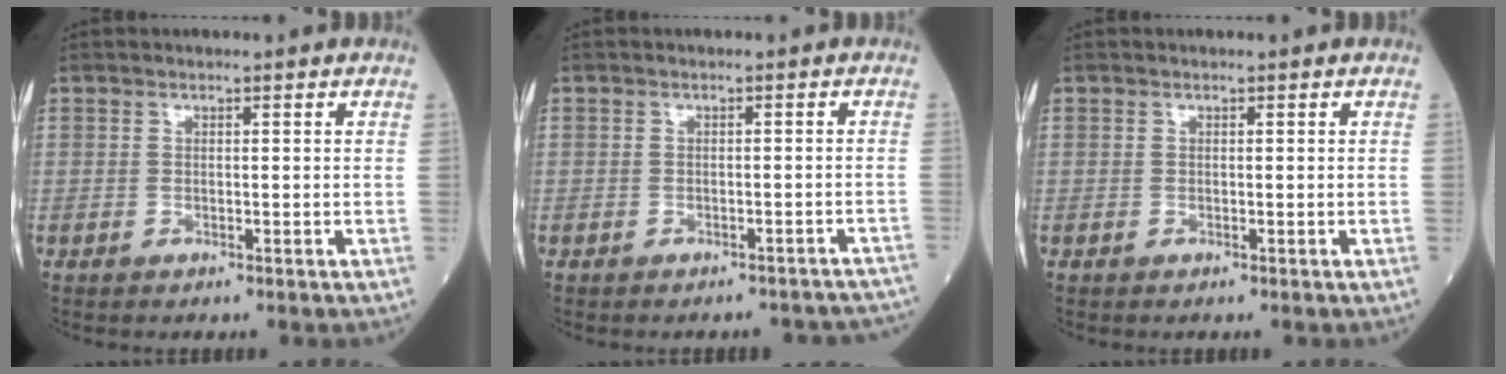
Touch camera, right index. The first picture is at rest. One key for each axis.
{"total": 8.4, "fx": -7.5, "fy": 3.5, "fz": 1.2, "tx": -0.002, "ty": 0.020, "tz": -0.072}
{"total": 0.0}